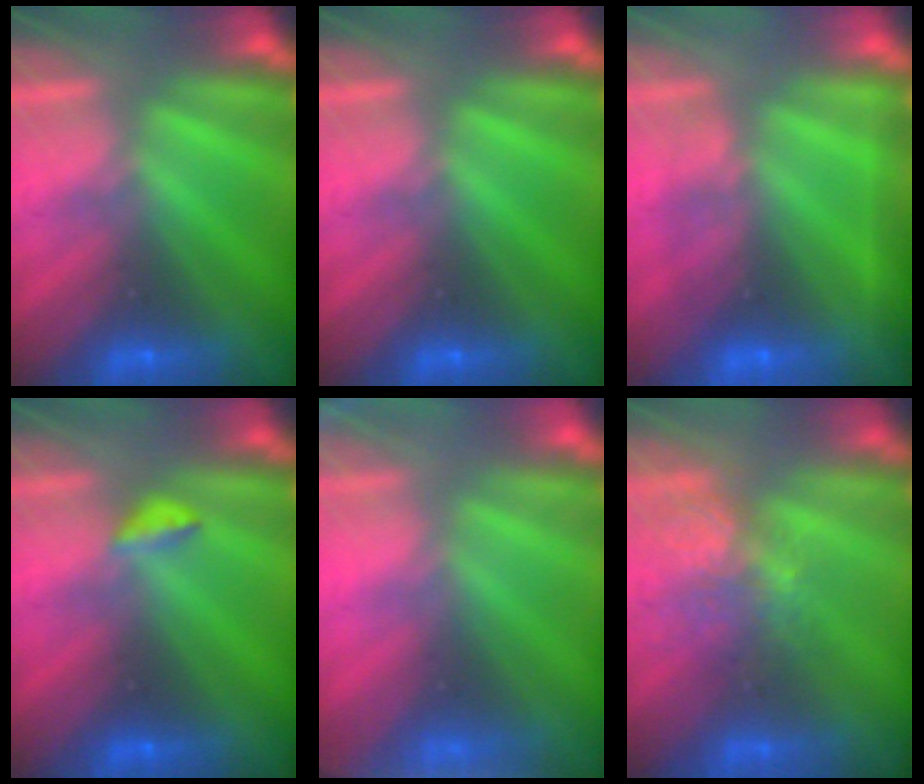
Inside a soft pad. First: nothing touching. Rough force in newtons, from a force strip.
{"total": 0.0}
{"total": 2.2}
{"total": 2.8}
{"total": 3.3}
{"total": 3.7}